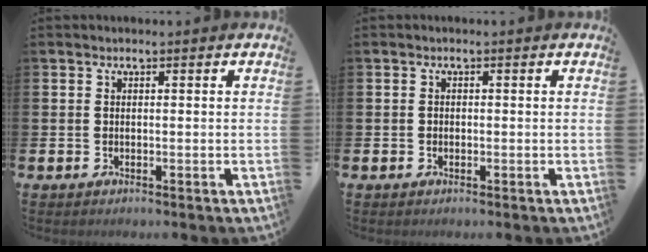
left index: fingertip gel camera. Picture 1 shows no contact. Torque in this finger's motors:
{"motor_torque": [-0.09, 0.00, -0.02, -0.01]}